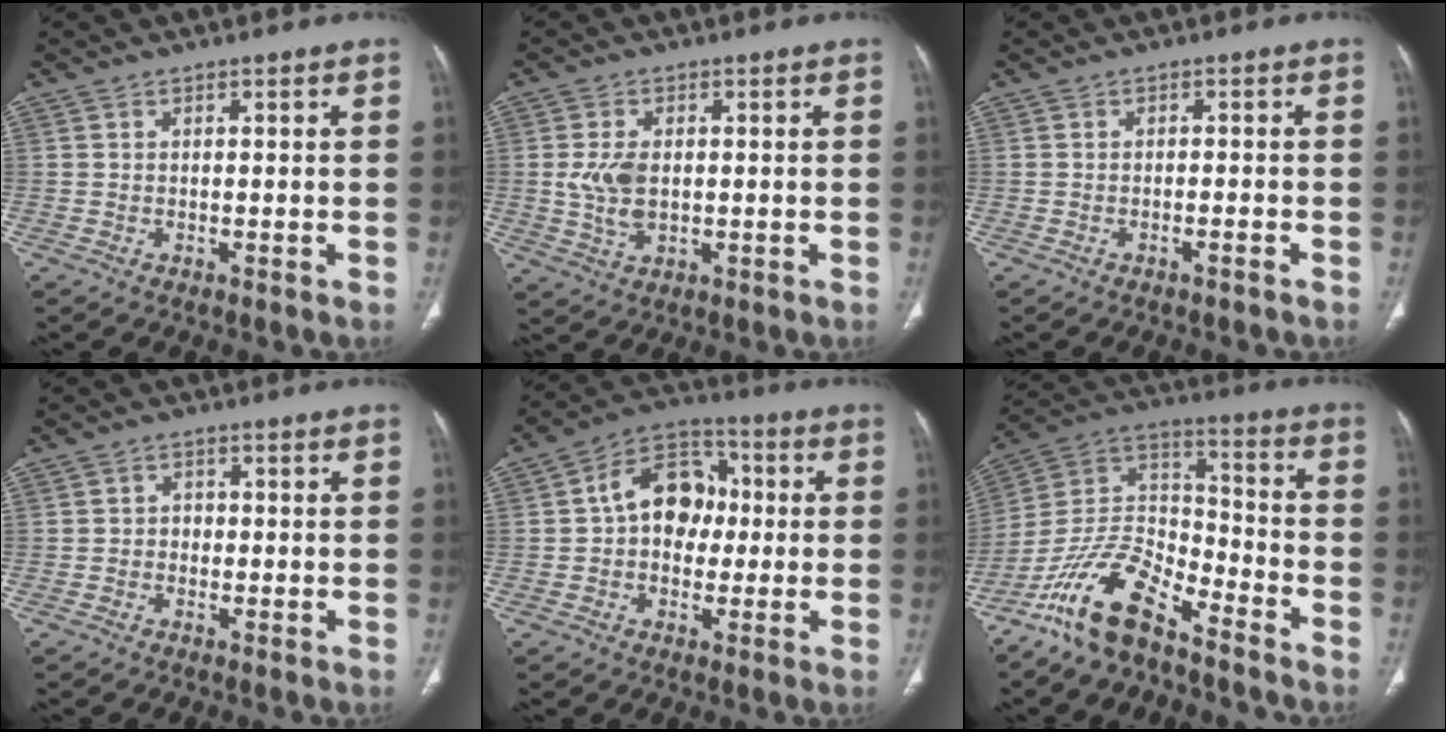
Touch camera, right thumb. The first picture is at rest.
{"total": 6.2, "force": [0.1, 3.8, 4.8], "torque": [-0.101, -0.002, 0.009]}
{"total": 1.6, "force": [-1.2, 0.0, 1.0], "torque": [-0.023, 0.011, -0.012]}
{"total": 1.9, "force": [-0.6, 1.8, 0.6], "torque": [0.008, 0.009, -0.017]}
{"total": 12.7, "force": [0.7, 9.5, 8.4], "torque": [-0.095, 0.032, 0.000]}
{"total": 15.9, "force": [-11.7, 5.9, 9.1], "torque": [-0.160, 0.085, -0.222]}